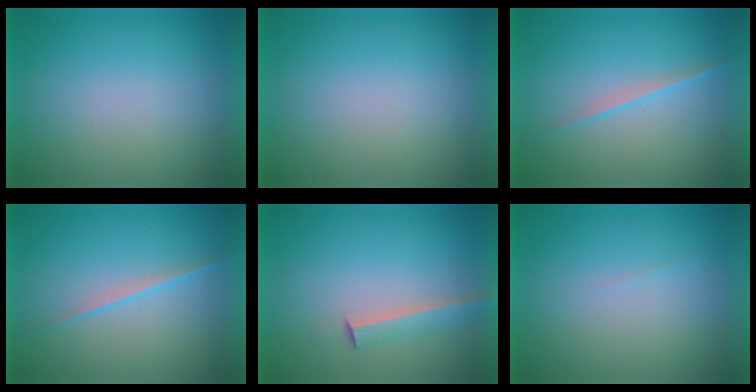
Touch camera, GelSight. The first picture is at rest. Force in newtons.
{"total": 0.0}
{"total": 2.1}
{"total": 2.2}
{"total": 2.4}
{"total": 1.5}